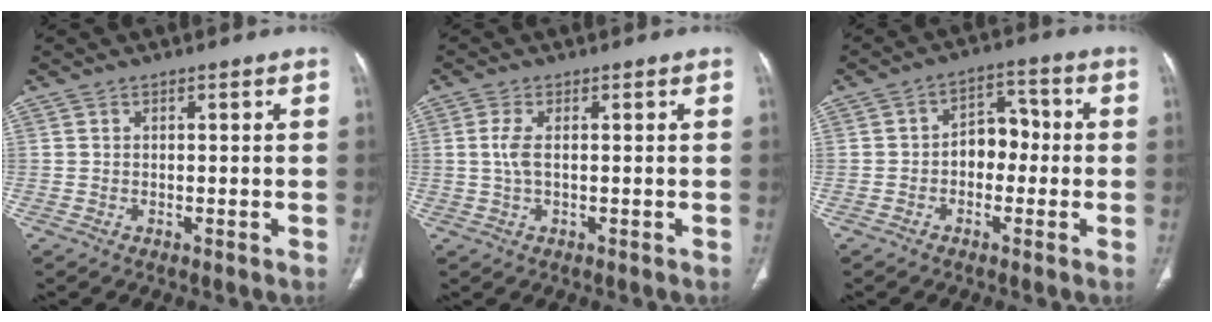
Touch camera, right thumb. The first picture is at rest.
{"total": 2.9, "force": [0.1, 1.1, 2.6], "torque": [-0.073, 0.000, 0.003]}
{"total": 6.4, "force": [-1.0, 4.7, 4.2], "torque": [-0.031, 0.029, -0.027]}